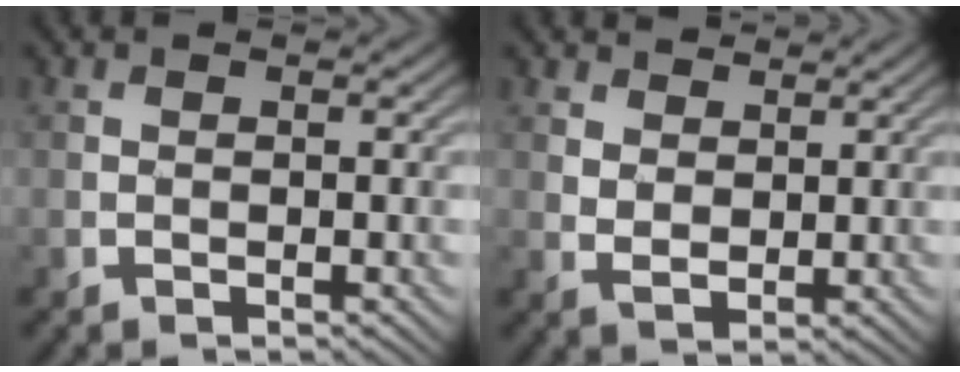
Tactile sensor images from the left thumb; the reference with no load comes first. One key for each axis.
{"total": 3.7, "fx": 2.8, "fy": 2.0, "fz": 1.4, "tx": -0.037, "ty": -0.005, "tz": 0.062}